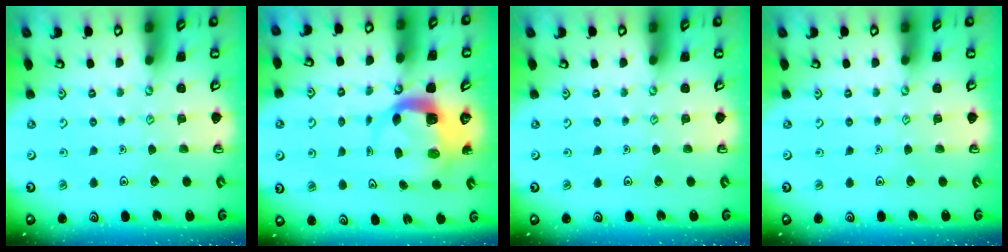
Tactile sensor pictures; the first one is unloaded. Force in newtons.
{"total": 4.5, "press": 4.5, "slide": 0.6}
{"total": 0.0}
{"total": 0.0}